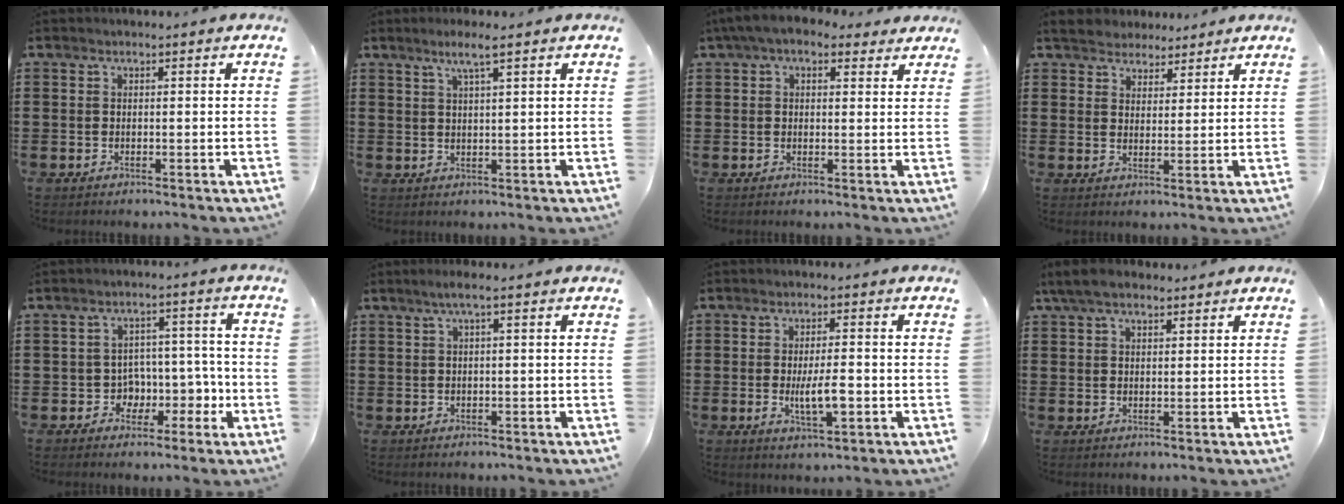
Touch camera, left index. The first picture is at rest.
{"total": 3.2, "force": [2.0, 0.0, 2.6], "torque": [-0.054, 0.003, 0.034]}
{"total": 4.8, "force": [3.5, 2.0, 2.6], "torque": [-0.064, 0.001, 0.064]}
{"total": 3.7, "force": [3.4, 1.6, -0.2], "torque": [-0.013, -0.001, 0.064]}
{"total": 5.3, "force": [-1.0, 5.0, 1.6], "torque": [-0.034, -0.005, -0.018]}
{"total": 1.8, "force": [0.4, -0.1, 1.7], "torque": [-0.031, -0.002, 0.006]}
{"total": 6.0, "force": [-0.9, 1.9, 5.6], "torque": [-0.102, -0.006, -0.021]}
{"total": 4.4, "force": [3.2, 1.7, 2.6], "torque": [-0.058, 0.004, 0.060]}